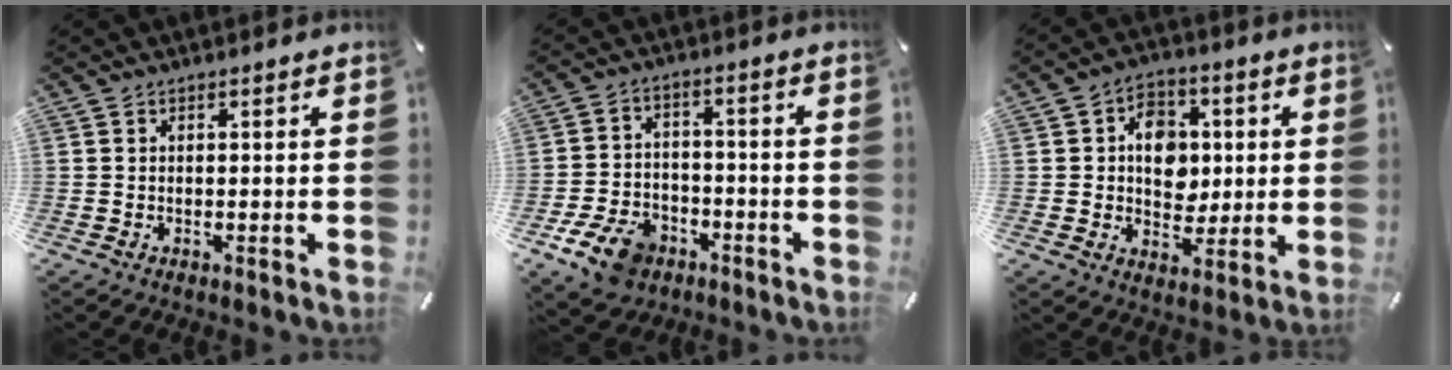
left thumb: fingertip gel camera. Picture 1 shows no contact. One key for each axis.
{"total": 10.2, "fx": -5.9, "fy": 6.7, "fz": 4.9, "tx": -0.105, "ty": 0.036, "tz": -0.106}
{"total": 9.8, "fx": 1.0, "fy": 8.0, "fz": 5.6, "tx": -0.073, "ty": 0.007, "tz": 0.017}